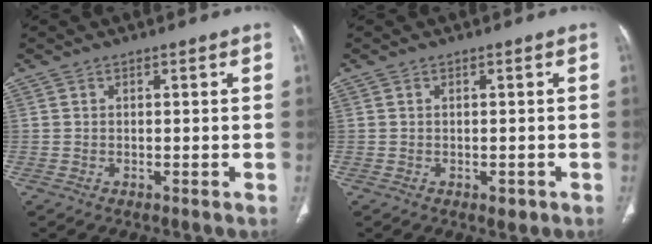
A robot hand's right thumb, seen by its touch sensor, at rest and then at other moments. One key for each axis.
{"total": 1.5, "fx": -0.5, "fy": 0.8, "fz": 1.1, "tx": -0.011, "ty": 0.003, "tz": 0.000}